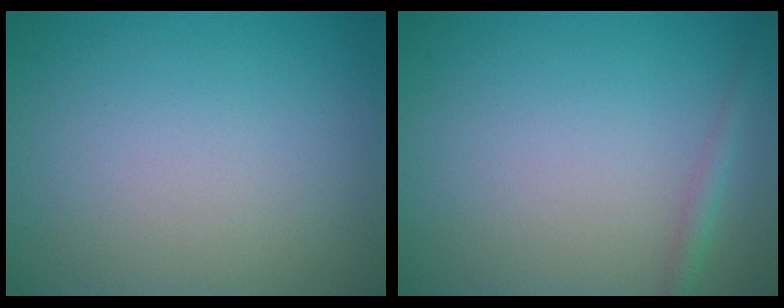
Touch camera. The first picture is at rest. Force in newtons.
{"total": 1.3, "press": 1.3, "slide": 0.1}